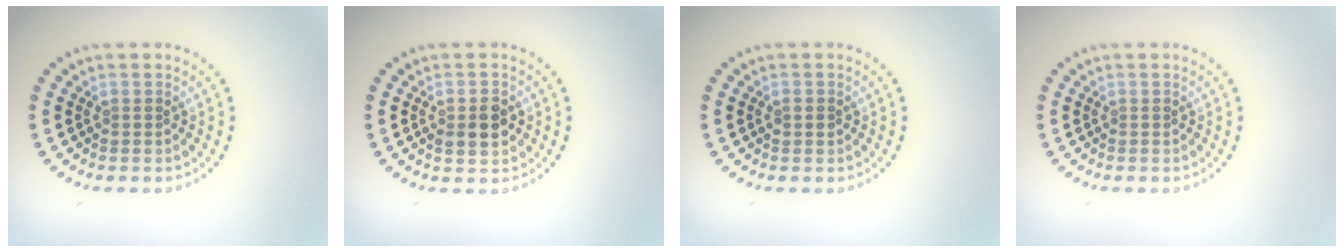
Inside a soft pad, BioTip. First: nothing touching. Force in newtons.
{"total": 2.4, "press": 2.4, "slide": 0.2}
{"total": 1.0, "press": 1.0, "slide": 0.1}
{"total": 0.0}